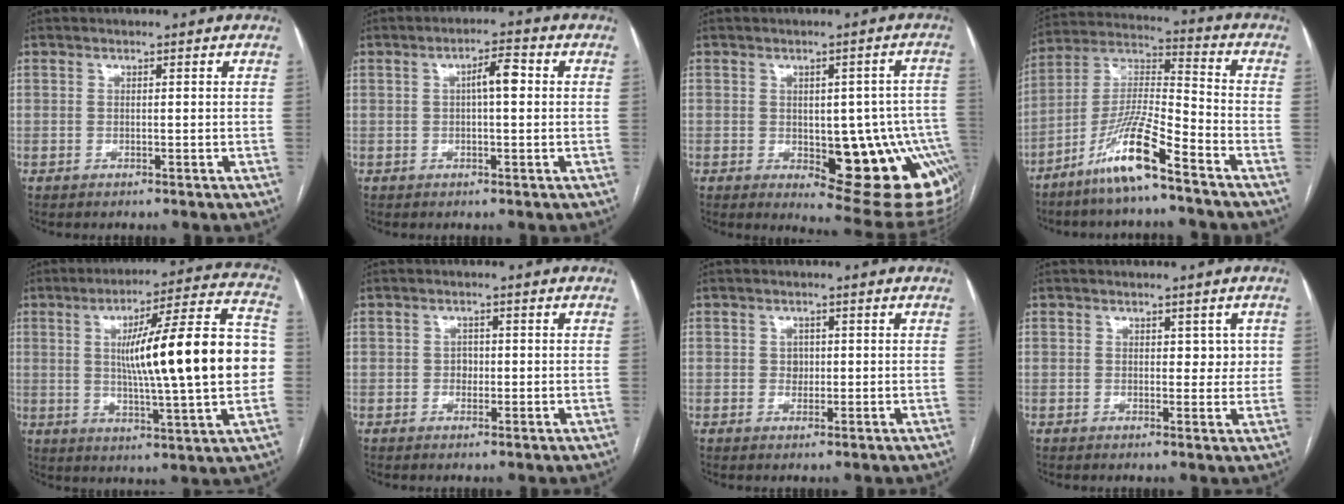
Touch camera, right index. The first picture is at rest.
{"total": 4.0, "force": [0.5, 0.9, 3.8], "torque": [-0.061, 0.013, 0.005]}
{"total": 17.1, "force": [-4.1, 6.3, 15.3], "torque": [-0.111, 0.017, -0.028]}
{"total": 12.1, "force": [-8.0, 0.5, 9.0], "torque": [-0.181, -0.009, -0.159]}
{"total": 21.6, "force": [0.7, 1.4, 21.5], "torque": [-0.305, 0.023, 0.006]}
{"total": 1.5, "force": [-0.2, 1.2, 0.8], "torque": [-0.009, 0.005, -0.003]}
{"total": 1.6, "force": [0.2, 1.4, 0.8], "torque": [-0.010, 0.001, 0.003]}
{"total": 2.9, "force": [0.9, 1.8, 2.0], "torque": [-0.015, 0.002, 0.010]}